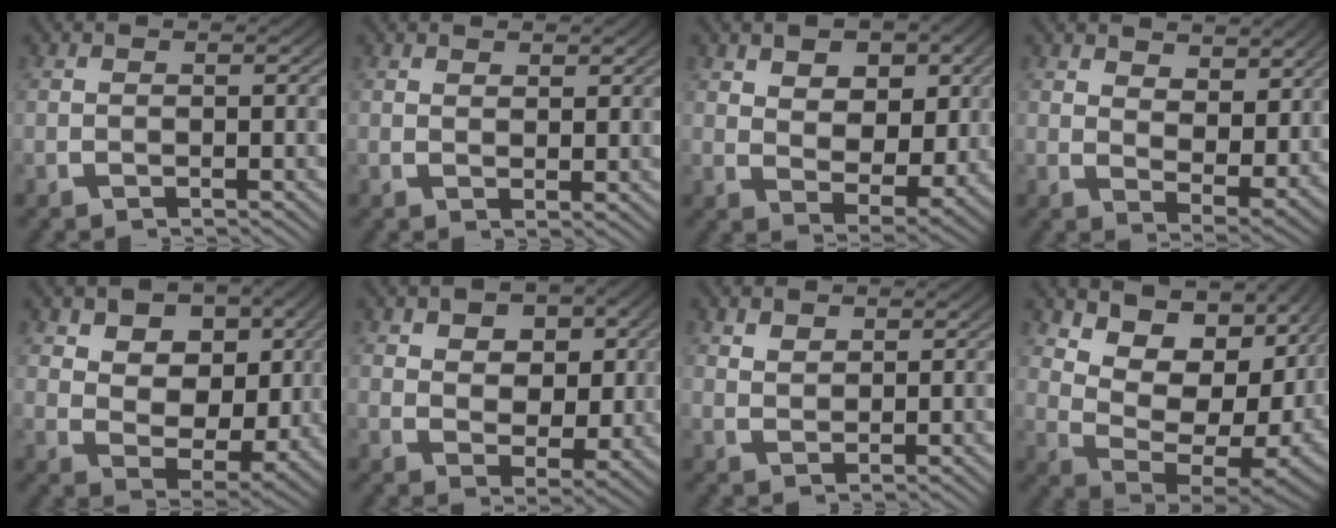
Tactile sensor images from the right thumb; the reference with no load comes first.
{"total": 1.3, "force": [1.2, 0.3, 0.4], "torque": [0.003, -0.004, 0.026]}
{"total": 6.0, "force": [1.2, 4.1, 4.3], "torque": [-0.082, -0.038, 0.034]}
{"total": 4.0, "force": [2.0, 2.1, 2.8], "torque": [-0.041, -0.023, 0.042]}
{"total": 8.0, "force": [1.1, 5.7, 5.5], "torque": [-0.112, -0.042, 0.031]}
{"total": 5.4, "force": [1.2, 3.8, 3.6], "torque": [-0.066, -0.035, 0.033]}
{"total": 1.7, "force": [1.5, 0.5, 0.4], "torque": [0.000, -0.004, 0.036]}
{"total": 13.1, "force": [2.5, 7.7, 10.3], "torque": [-0.173, -0.021, 0.048]}